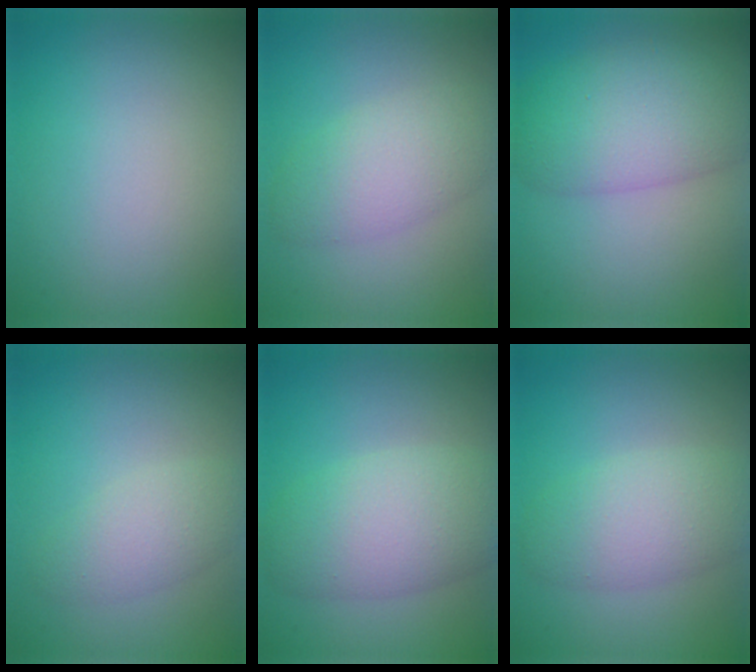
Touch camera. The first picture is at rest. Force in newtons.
{"total": 4.5, "press": 4.5, "slide": 0.2}
{"total": 7.8, "press": 7.8, "slide": 0.2}
{"total": 2.9, "press": 2.9, "slide": 0.2}
{"total": 6.6, "press": 6.5, "slide": 0.4}
{"total": 4.8, "press": 4.8, "slide": 0.2}